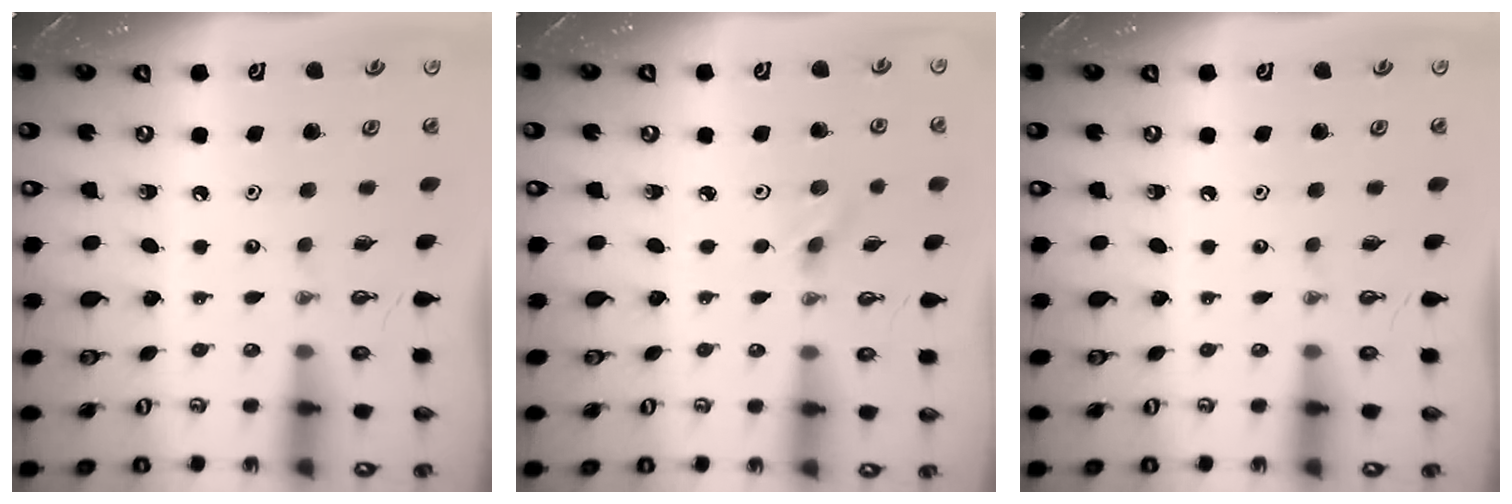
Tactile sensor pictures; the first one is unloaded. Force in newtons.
{"total": 2.7, "press": 2.3, "slide": 1.4}
{"total": 0.0}